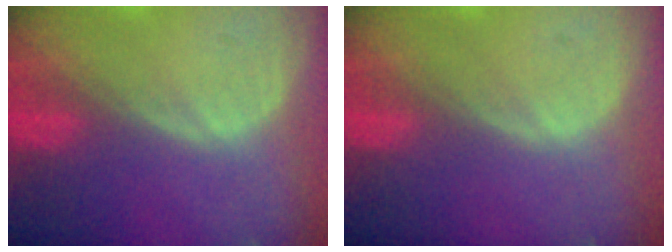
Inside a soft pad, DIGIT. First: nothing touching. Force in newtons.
{"total": 0.0}